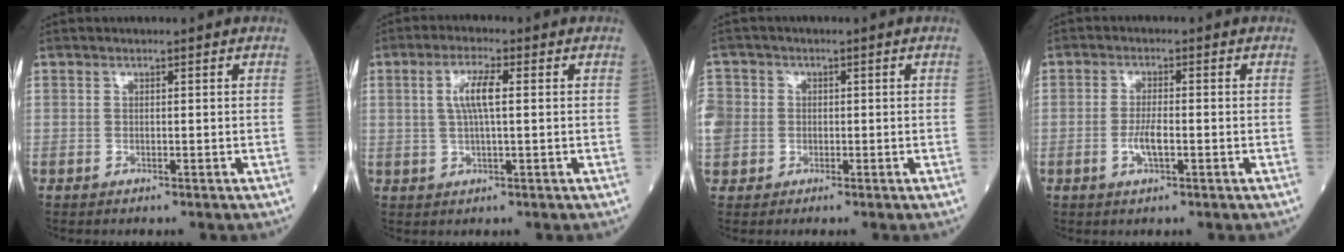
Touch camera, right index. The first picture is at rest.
{"total": 4.9, "force": [0.9, 0.6, 4.8], "torque": [-0.095, 0.006, 0.017]}
{"total": 6.0, "force": [-0.5, 5.6, 2.1], "torque": [-0.066, 0.016, -0.004]}
{"total": 3.4, "force": [-0.9, 0.7, 3.2], "torque": [-0.063, -0.001, -0.016]}